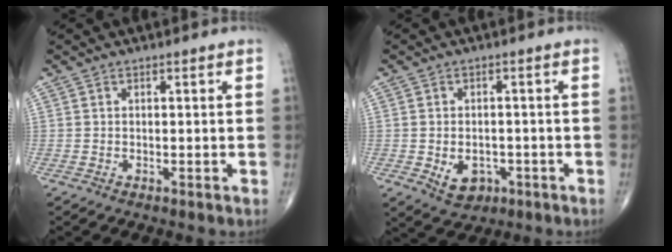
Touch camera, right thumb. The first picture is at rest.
{"total": 5.6, "force": [-1.7, 4.1, 3.3], "torque": [-0.036, 0.007, -0.014]}